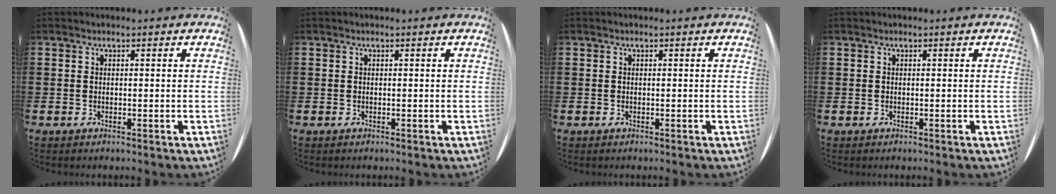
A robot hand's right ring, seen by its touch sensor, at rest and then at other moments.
{"total": 0.0}
{"total": 0.0}
{"total": 0.0}